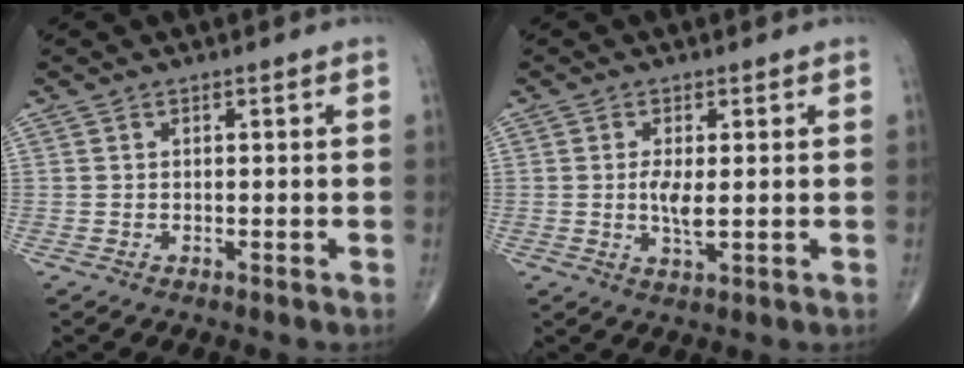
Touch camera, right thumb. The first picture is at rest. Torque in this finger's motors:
{"motor_torque": [2.11, 2.90, 0.17, -0.22, 0.04]}